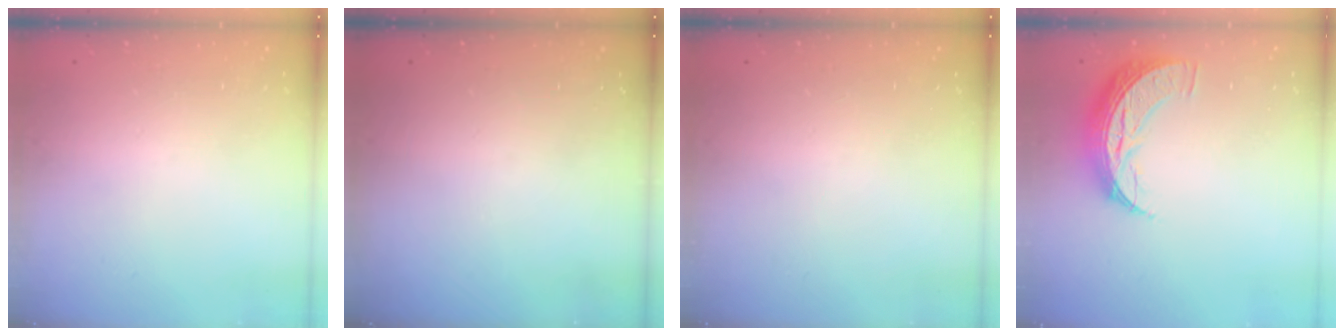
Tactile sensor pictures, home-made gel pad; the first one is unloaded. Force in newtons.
{"total": 0.0}
{"total": 0.0}
{"total": 10.1, "press": 10.1, "slide": 0.7}